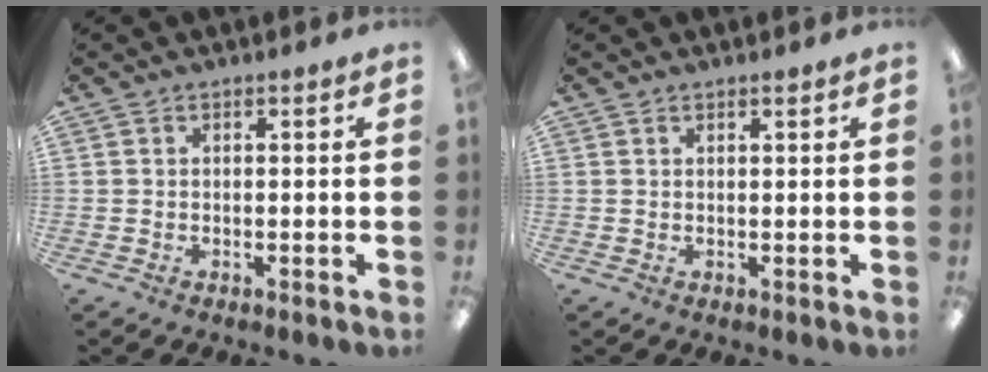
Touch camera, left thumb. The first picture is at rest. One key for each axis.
{"total": 1.0, "fx": 0.9, "fy": 0.1, "fz": 0.2, "tx": -0.005, "ty": -0.001, "tz": 0.017}